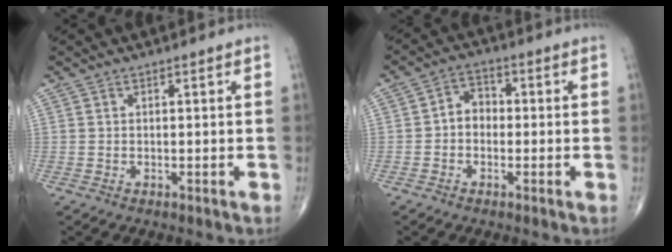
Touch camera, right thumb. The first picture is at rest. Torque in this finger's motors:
{"motor_torque": [0.02, 0.02, 0.03, 0.03, 0.00]}